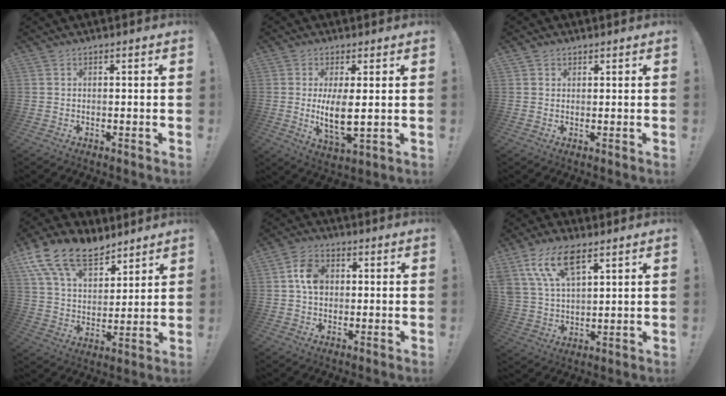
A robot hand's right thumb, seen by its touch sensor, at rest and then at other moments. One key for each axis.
{"total": 8.3, "fx": 0.9, "fy": 2.9, "fz": 7.8, "tx": -0.137, "ty": -0.023, "tz": 0.014}
{"total": 1.3, "fx": 1.0, "fy": 0.9, "fz": 0.2, "tx": 0.000, "ty": -0.002, "tz": 0.018}
{"total": 17.2, "fx": 11.5, "fy": 9.5, "fz": 8.6, "tx": -0.158, "ty": -0.068, "tz": 0.214}
{"total": 8.2, "fx": 1.1, "fy": 6.2, "fz": 5.2, "tx": -0.082, "ty": 0.016, "tz": 0.025}
{"total": 13.6, "fx": 8.0, "fy": 6.6, "fz": 8.7, "tx": -0.178, "ty": -0.025, "tz": 0.150}